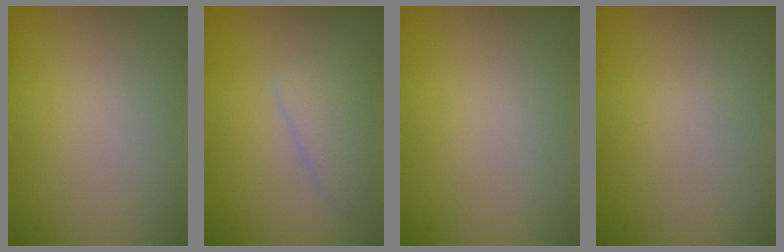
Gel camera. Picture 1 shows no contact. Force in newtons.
{"total": 2.3, "press": 2.3, "slide": 0.0}
{"total": 0.0}
{"total": 0.0}